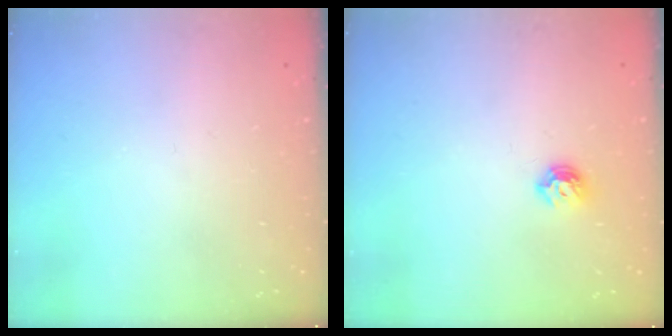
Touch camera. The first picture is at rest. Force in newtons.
{"total": 6.6, "press": 6.6, "slide": 1.0}